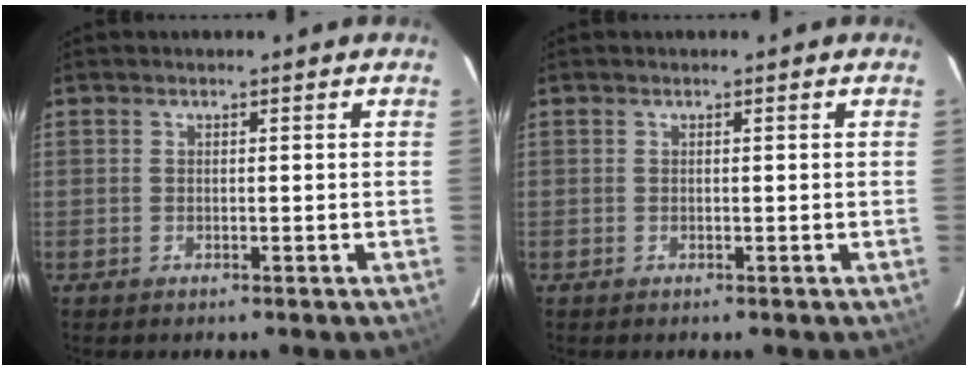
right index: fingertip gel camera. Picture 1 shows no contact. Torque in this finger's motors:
{"motor_torque": [0.00, 0.00, 0.00, 0.00]}